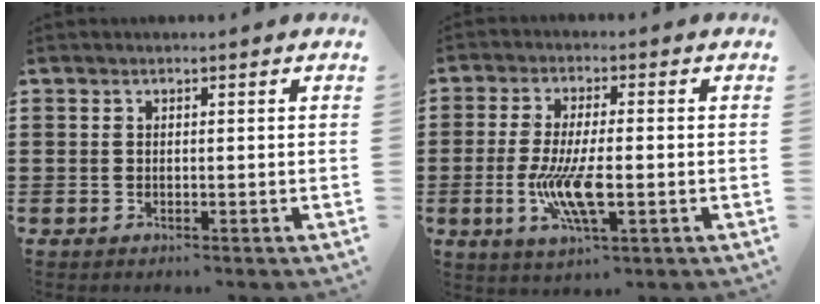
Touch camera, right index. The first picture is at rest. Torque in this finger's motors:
{"motor_torque": [0.49, -0.27, 0.37, 0.09]}